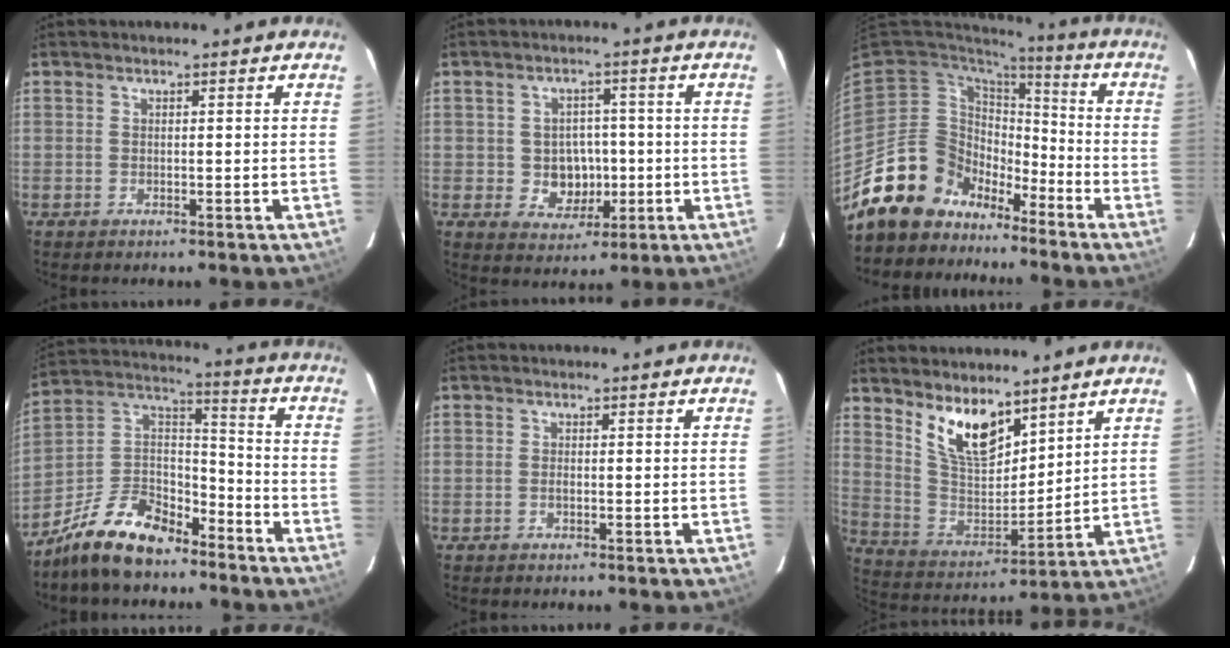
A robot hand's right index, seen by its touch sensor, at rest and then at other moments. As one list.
[{"total": 6.5, "force": [-0.9, 5.9, 2.7], "torque": [-0.058, 0.013, 0.003]}, {"total": 13.6, "force": [-10.4, 8.7, 1.2], "torque": [-0.043, 0.037, -0.181]}, {"total": 15.7, "force": [-11.4, 7.6, 7.7], "torque": [-0.177, 0.037, -0.201]}, {"total": 0.6, "force": [-0.2, 0.2, 0.5], "torque": [-0.011, 0.000, -0.005]}, {"total": 12.2, "force": [8.3, 5.1, 7.3], "torque": [-0.138, -0.005, 0.170]}]